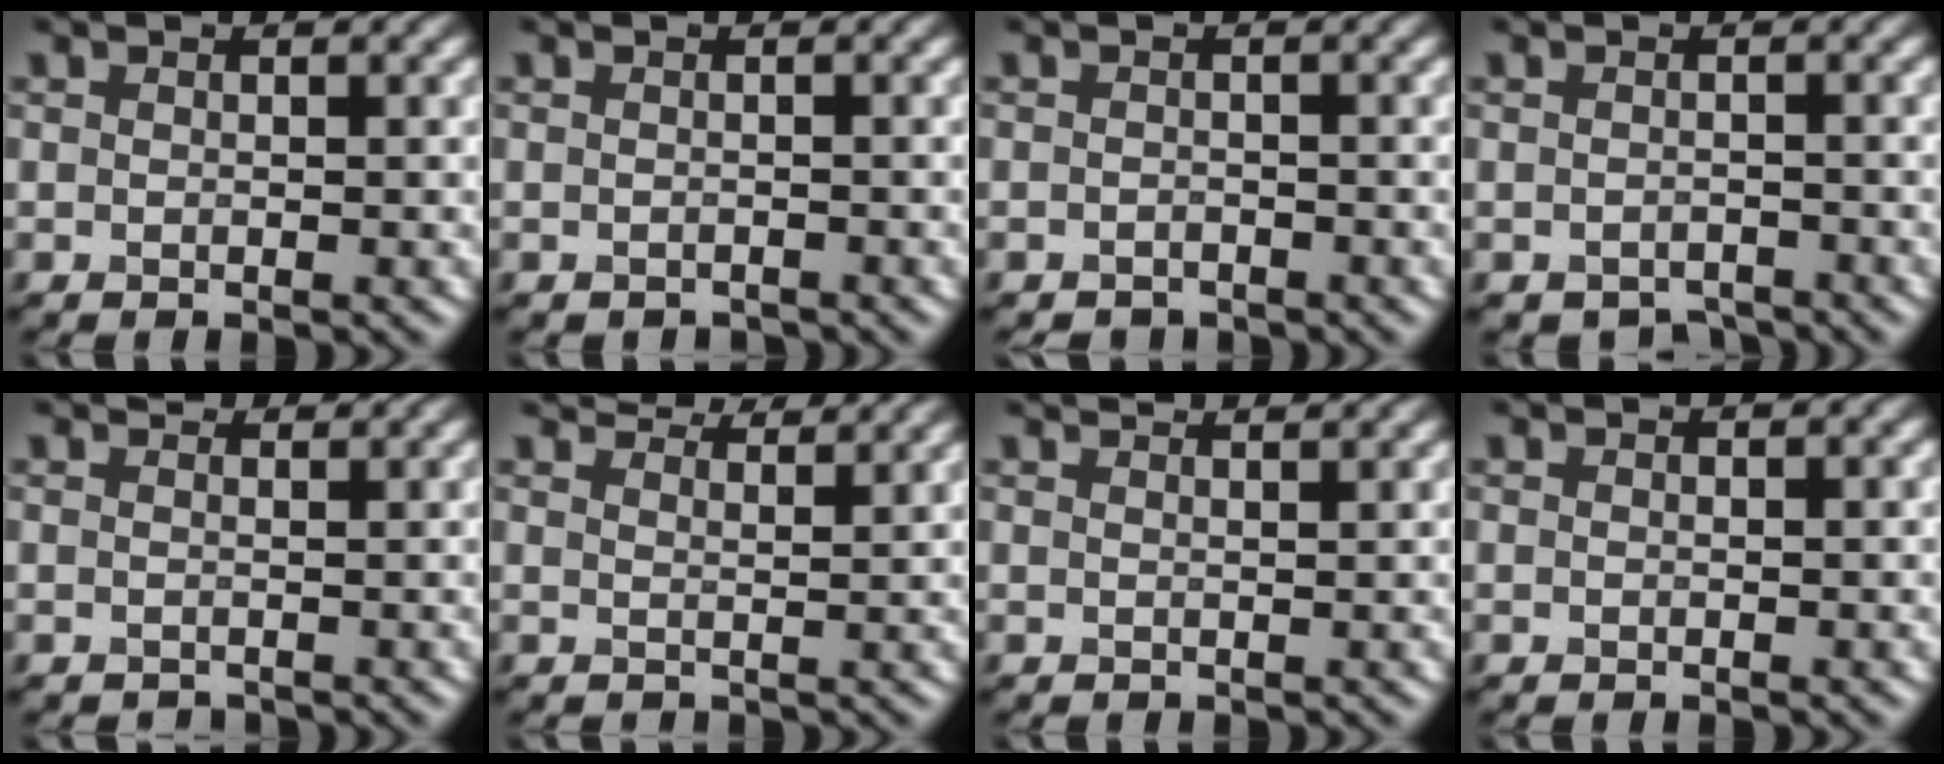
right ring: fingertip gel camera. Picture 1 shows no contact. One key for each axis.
{"total": 1.0, "fx": -1.0, "fy": 0.1, "fz": -0.1, "tx": 0.000, "ty": -0.008, "tz": -0.017}
{"total": 1.0, "fx": -0.9, "fy": 0.3, "fz": -0.2, "tx": 0.003, "ty": -0.002, "tz": -0.016}
{"total": 1.8, "fx": -1.7, "fy": 0.7, "fz": 0.1, "tx": 0.001, "ty": -0.005, "tz": -0.027}
{"total": 1.5, "fx": 1.2, "fy": 0.8, "fz": 0.2, "tx": -0.006, "ty": -0.003, "tz": 0.017}
{"total": 5.2, "fx": 5.0, "fy": 0.7, "fz": 1.4, "tx": -0.030, "ty": 0.007, "tz": 0.058}
{"total": 3.0, "fx": 2.7, "fy": 0.6, "fz": 1.0, "tx": -0.003, "ty": 0.007, "tz": 0.024}
{"total": 0.0}